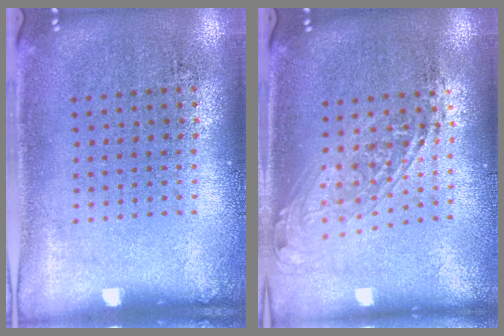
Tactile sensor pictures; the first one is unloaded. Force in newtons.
{"total": 1.7, "press": 1.4, "slide": 1.0}